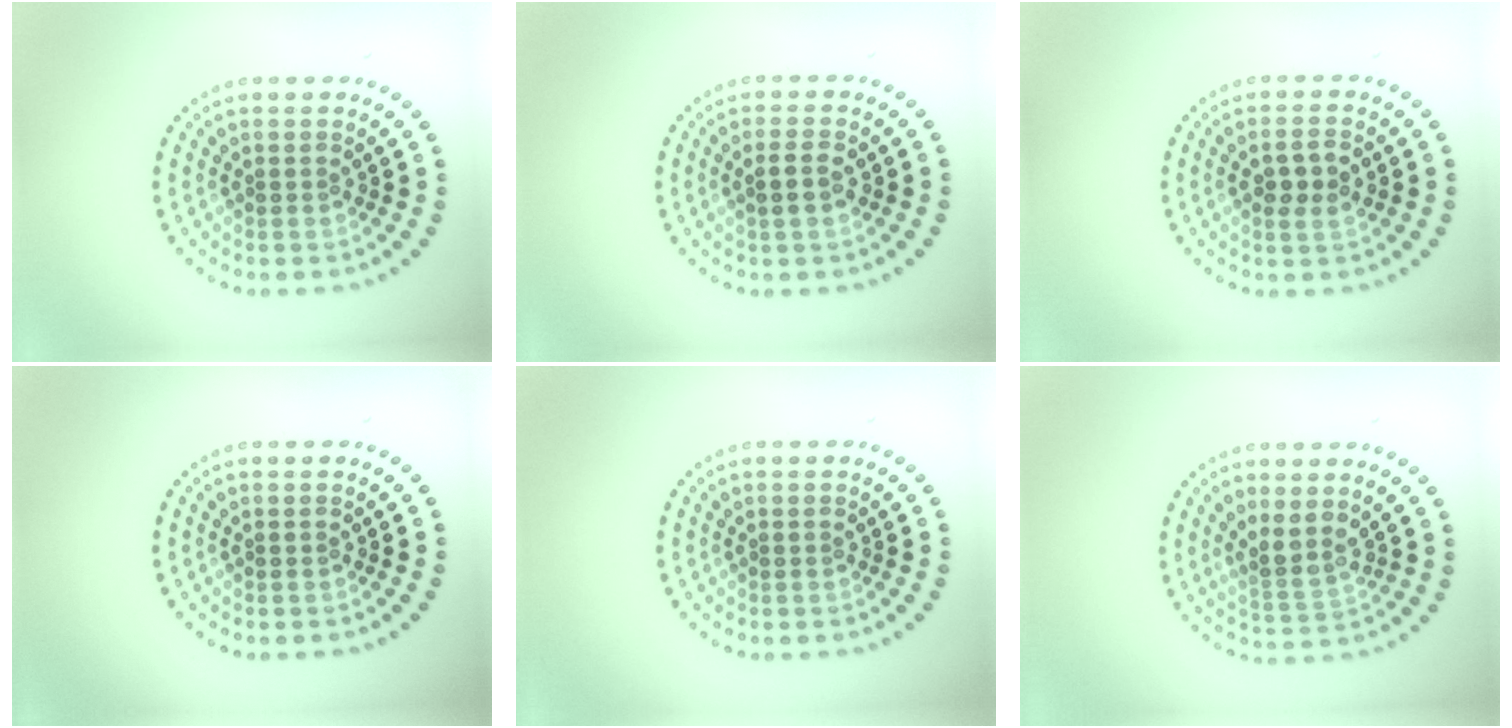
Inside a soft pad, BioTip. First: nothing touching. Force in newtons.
{"total": 1.5, "press": 1.5, "slide": 0.2}
{"total": 2.5, "press": 2.4, "slide": 0.4}
{"total": 0.0}
{"total": 0.0}
{"total": 2.6, "press": 2.0, "slide": 1.7}